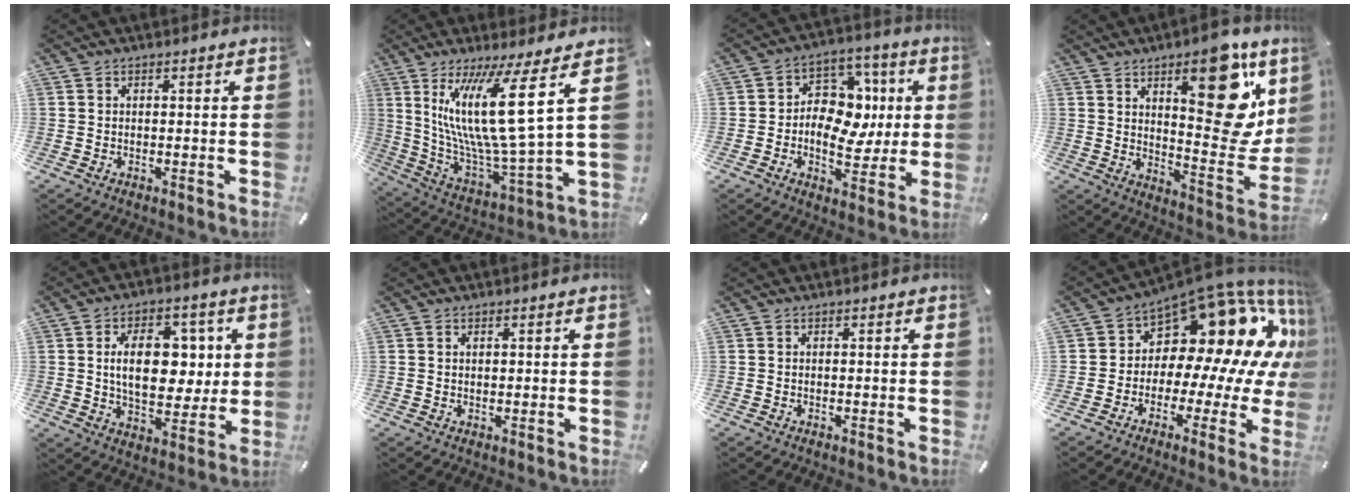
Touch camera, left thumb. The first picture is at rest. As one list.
[{"total": 20.7, "force": [8.2, 3.2, 18.7], "torque": [-0.403, -0.058, 0.116]}, {"total": 12.7, "force": [-0.2, 10.2, 7.4], "torque": [-0.114, 0.004, 0.004]}, {"total": 20.7, "force": [10.0, 8.7, 15.8], "torque": [-0.182, -0.072, 0.154]}, {"total": 15.2, "force": [2.8, 9.7, 11.3], "torque": [-0.182, 0.002, 0.045]}, {"total": 0.6, "force": [0.3, 0.4, 0.4], "torque": [-0.009, 0.002, 0.004]}, {"total": 0.0}, {"total": 17.6, "force": [7.3, 10.5, 12.2], "torque": [-0.179, -0.075, 0.123]}]